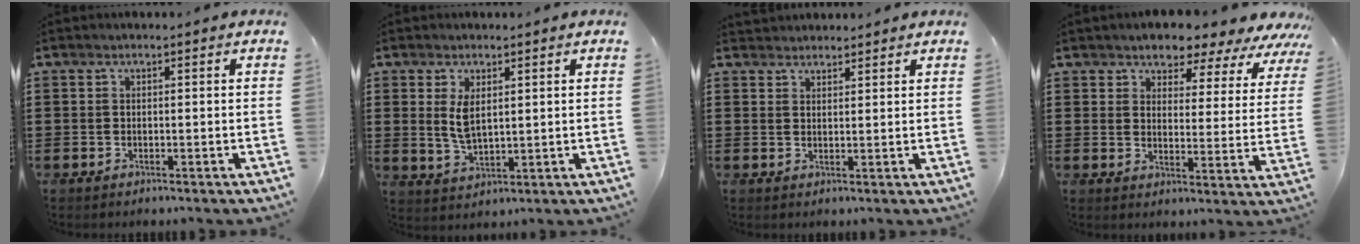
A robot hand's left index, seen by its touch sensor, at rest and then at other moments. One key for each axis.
{"total": 4.5, "fx": 1.4, "fy": 2.3, "fz": 3.6, "tx": -0.085, "ty": 0.003, "tz": 0.022}
{"total": 2.1, "fx": 2.0, "fy": 0.5, "fz": -0.2, "tx": -0.001, "ty": 0.000, "tz": 0.041}
{"total": 4.6, "fx": 4.2, "fy": 1.7, "fz": 0.7, "tx": -0.036, "ty": -0.033, "tz": 0.066}